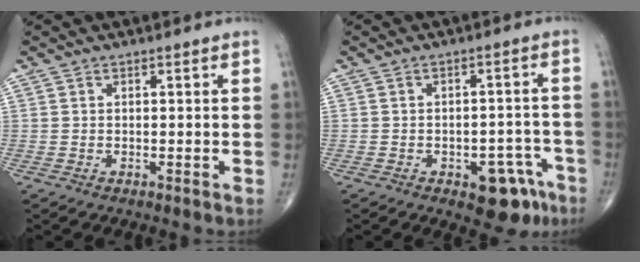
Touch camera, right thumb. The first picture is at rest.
{"total": 8.8, "force": [-4.7, 4.5, 5.8], "torque": [-0.041, 0.038, -0.052]}